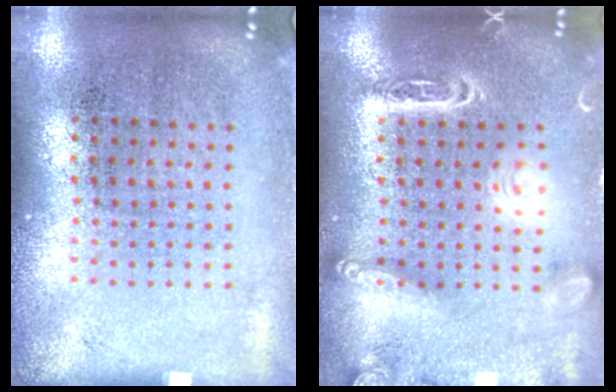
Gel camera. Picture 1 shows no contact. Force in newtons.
{"total": 2.0, "press": 1.9, "slide": 0.1}